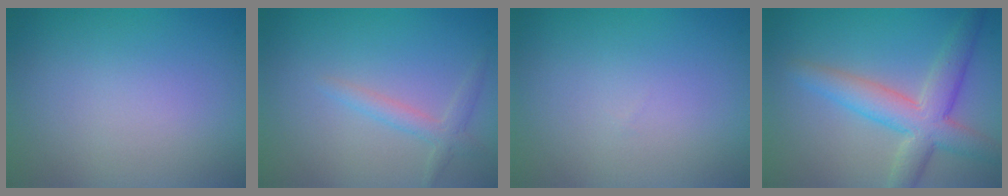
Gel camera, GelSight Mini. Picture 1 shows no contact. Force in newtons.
{"total": 1.9, "press": 1.9, "slide": 0.1}
{"total": 0.0}
{"total": 5.6, "press": 5.6, "slide": 0.2}